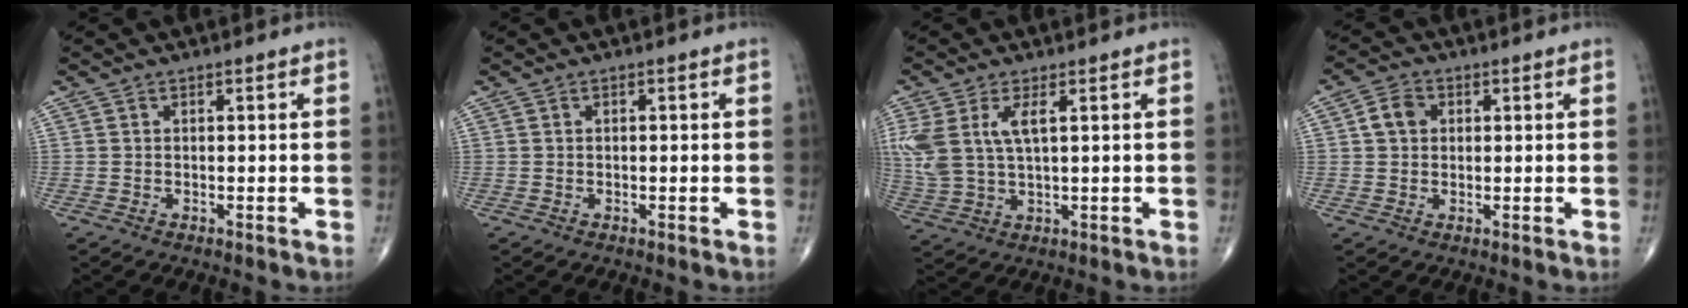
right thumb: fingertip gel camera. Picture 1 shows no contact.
{"total": 0.0}
{"total": 9.9, "force": [2.8, 4.4, 8.3], "torque": [-0.206, 0.000, 0.067]}
{"total": 4.1, "force": [0.8, 3.3, 2.3], "torque": [-0.035, 0.007, 0.011]}